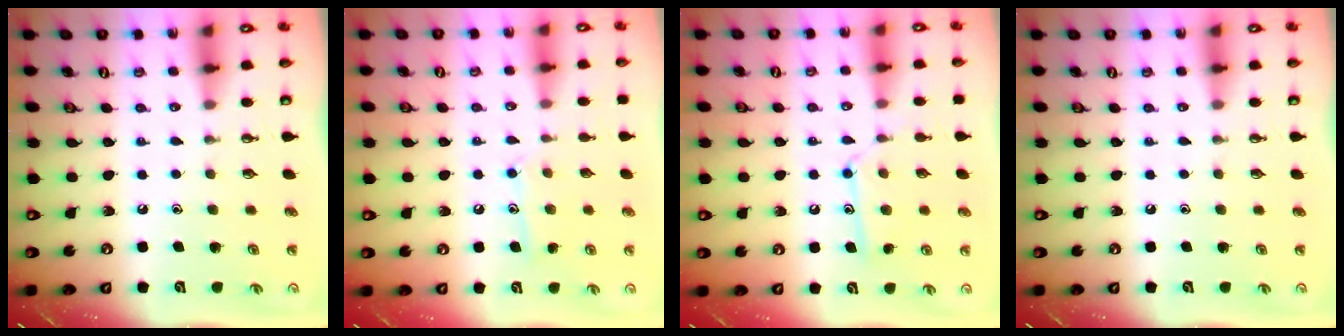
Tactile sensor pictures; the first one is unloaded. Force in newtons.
{"total": 8.9, "press": 8.8, "slide": 0.6}
{"total": 11.4, "press": 11.3, "slide": 0.7}
{"total": 0.0}